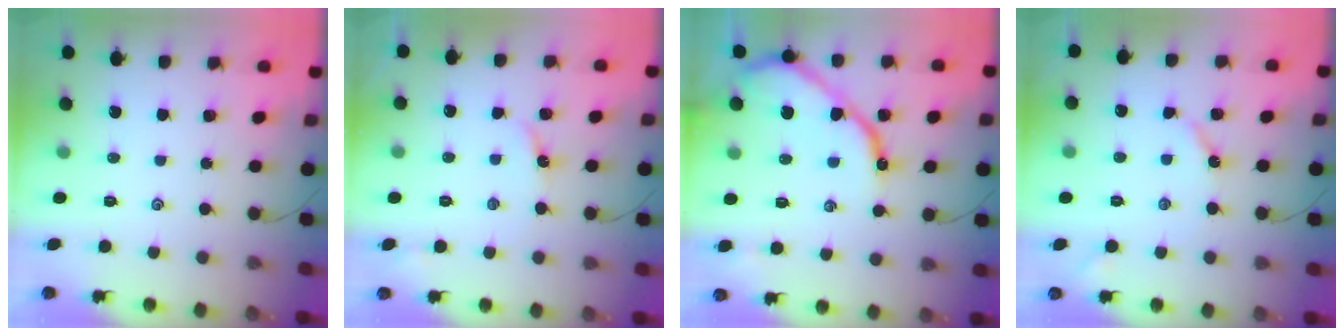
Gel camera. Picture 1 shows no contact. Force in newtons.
{"total": 3.6, "press": 3.5, "slide": 0.3}
{"total": 12.3, "press": 12.2, "slide": 1.5}
{"total": 3.9, "press": 3.9, "slide": 0.4}